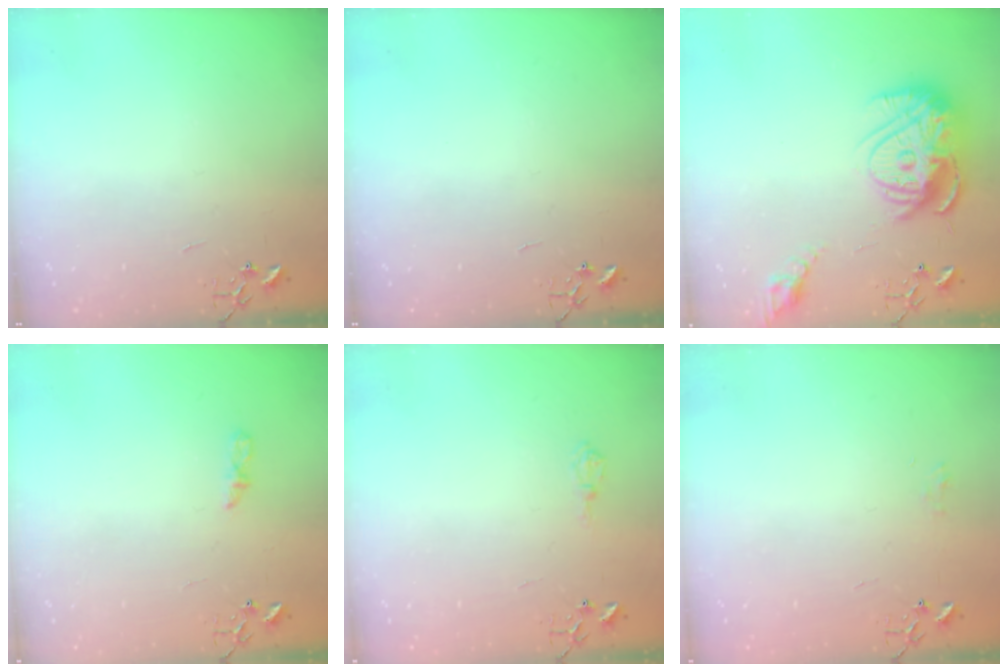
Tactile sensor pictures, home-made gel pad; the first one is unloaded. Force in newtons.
{"total": 0.0}
{"total": 19.5, "press": 19.4, "slide": 1.7}
{"total": 6.2, "press": 6.1, "slide": 0.7}
{"total": 5.9, "press": 5.9, "slide": 0.8}
{"total": 5.2, "press": 5.2, "slide": 0.7}